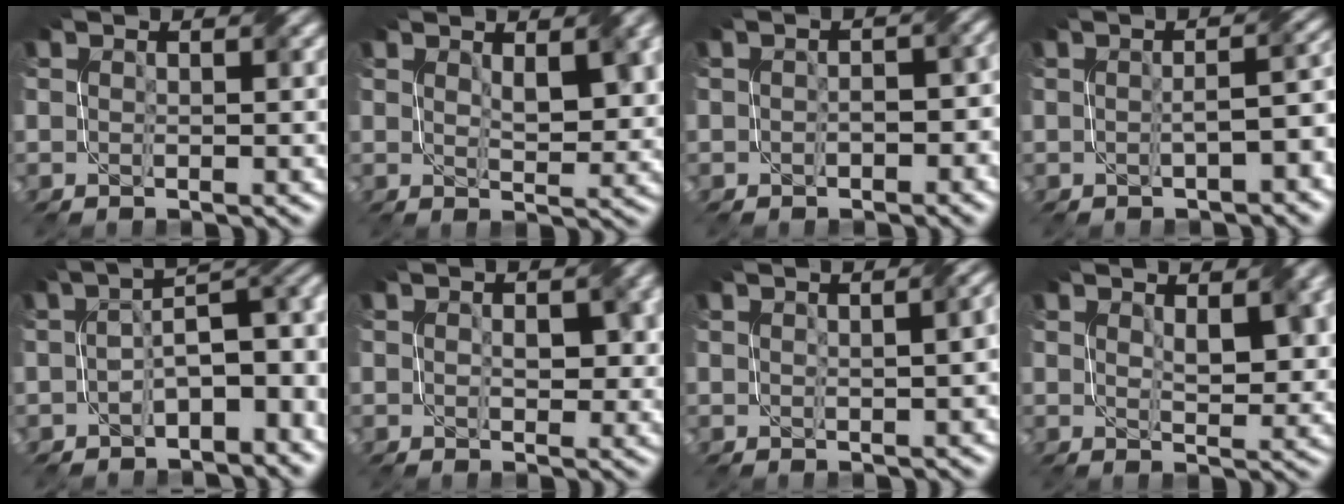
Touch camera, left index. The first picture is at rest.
{"total": 3.4, "force": [1.6, 1.2, 2.7], "torque": [-0.045, 0.002, 0.039]}
{"total": 2.9, "force": [-0.9, 1.9, 2.0], "torque": [-0.011, 0.002, -0.002]}
{"total": 3.7, "force": [-1.3, 1.2, 3.2], "torque": [-0.037, 0.013, -0.018]}
{"total": 6.8, "force": [-1.1, 3.7, 5.7], "torque": [-0.068, 0.013, -0.016]}
{"total": 2.6, "force": [0.4, 1.6, 2.0], "torque": [-0.027, 0.001, 0.014]}
{"total": 4.3, "force": [0.6, 2.3, 3.6], "torque": [-0.009, 0.021, 0.013]}
{"total": 3.1, "force": [1.6, 1.1, 2.5], "torque": [-0.040, 0.001, 0.038]}